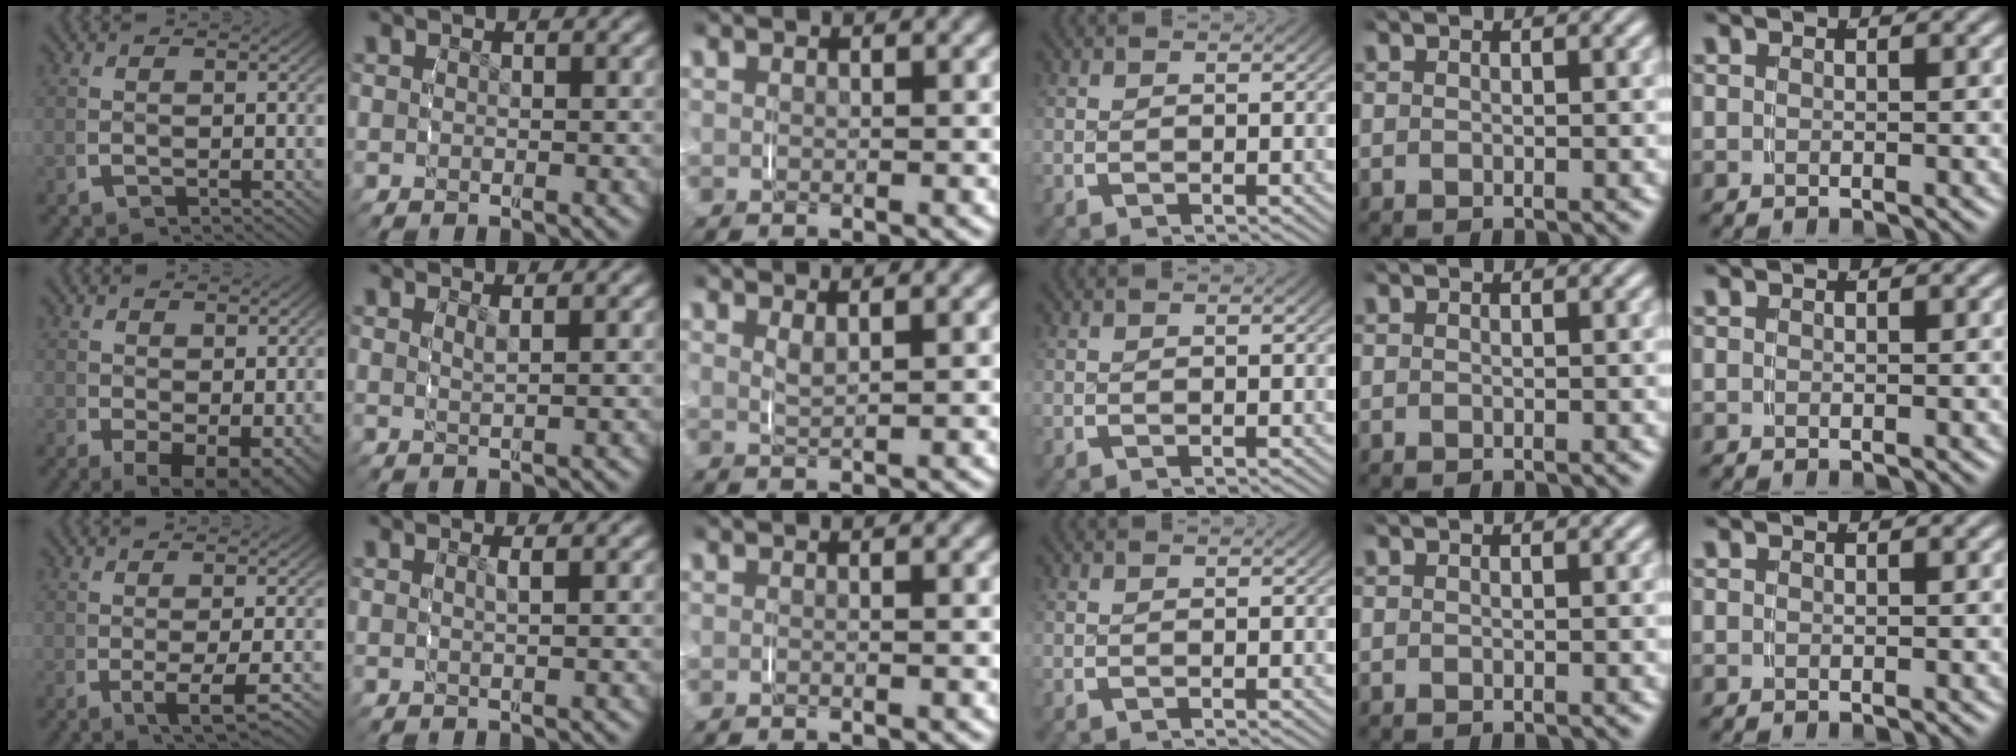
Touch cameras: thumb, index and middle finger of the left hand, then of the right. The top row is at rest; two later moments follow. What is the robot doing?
{"motion": "grasp_and_lifting", "object": "map"}